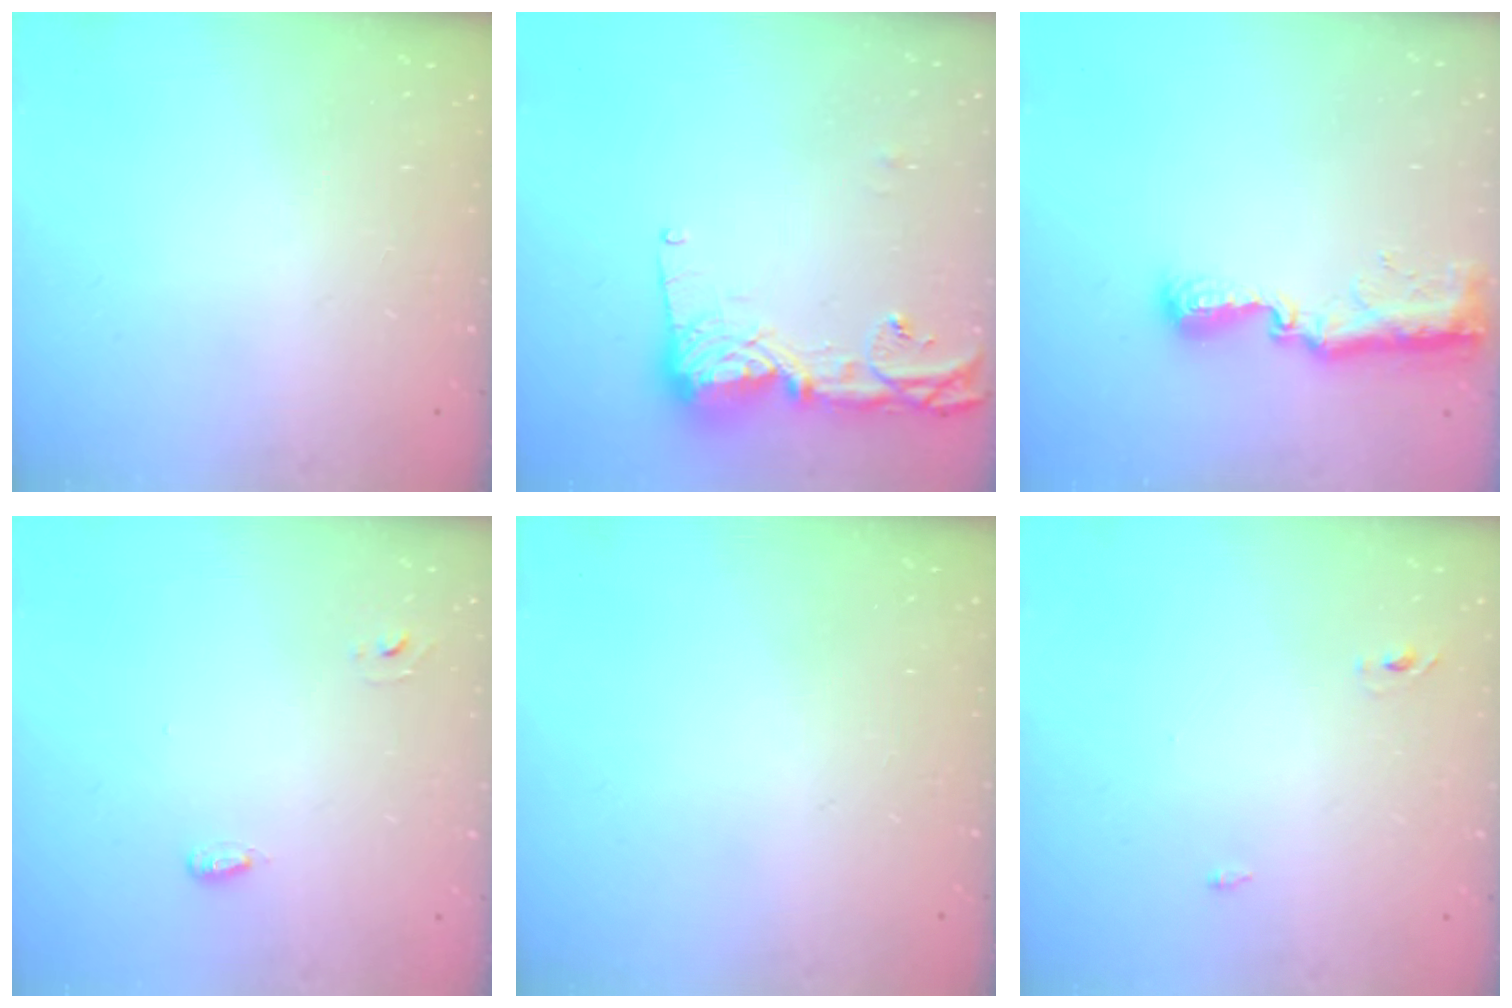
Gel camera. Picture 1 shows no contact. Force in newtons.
{"total": 14.0, "press": 13.9, "slide": 1.3}
{"total": 8.6, "press": 8.6, "slide": 0.5}
{"total": 2.6, "press": 2.5, "slide": 0.6}
{"total": 0.0}
{"total": 2.4, "press": 2.2, "slide": 1.0}